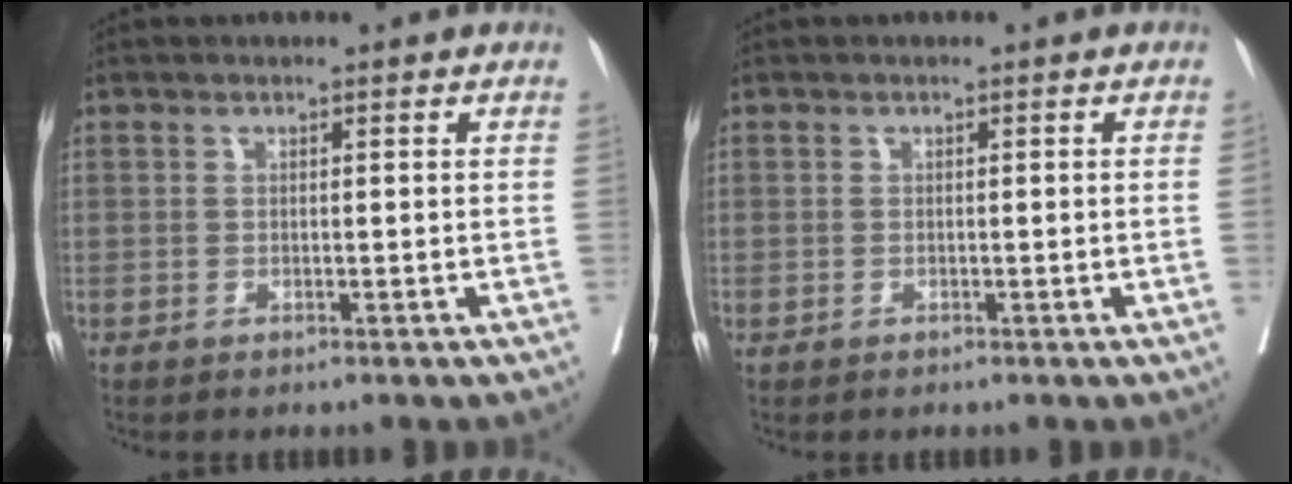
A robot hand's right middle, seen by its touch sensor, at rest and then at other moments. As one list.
[{"total": 0.0}]